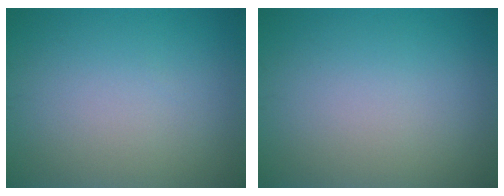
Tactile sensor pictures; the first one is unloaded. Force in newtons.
{"total": 0.0}